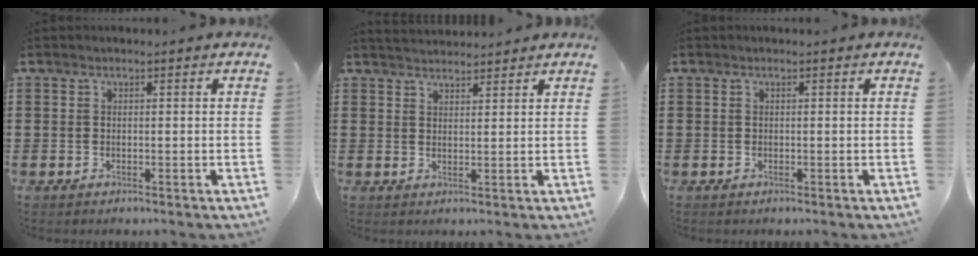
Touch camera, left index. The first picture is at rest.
{"total": 2.4, "force": [2.4, 0.0, -0.1], "torque": [-0.005, -0.004, 0.048]}
{"total": 0.0}